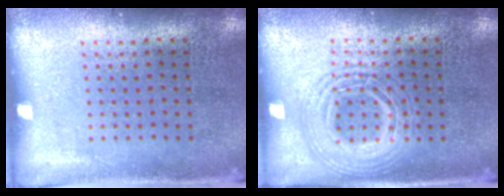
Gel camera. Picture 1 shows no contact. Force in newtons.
{"total": 2.9, "press": 2.9, "slide": 0.3}